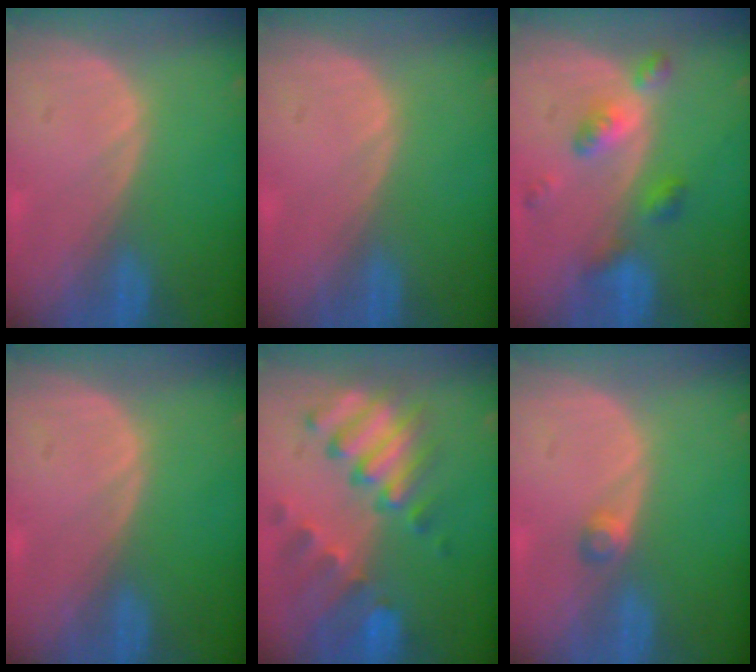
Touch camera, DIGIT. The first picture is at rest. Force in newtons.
{"total": 0.0}
{"total": 5.9, "press": 5.1, "slide": 2.9}
{"total": 0.0}
{"total": 10.4, "press": 8.9, "slide": 5.3}
{"total": 1.8, "press": 1.6, "slide": 0.8}